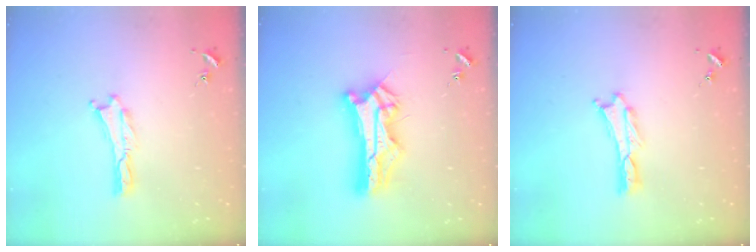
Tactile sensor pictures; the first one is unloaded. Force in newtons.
{"total": 11.6, "press": 11.6, "slide": 1.0}
{"total": 0.0}